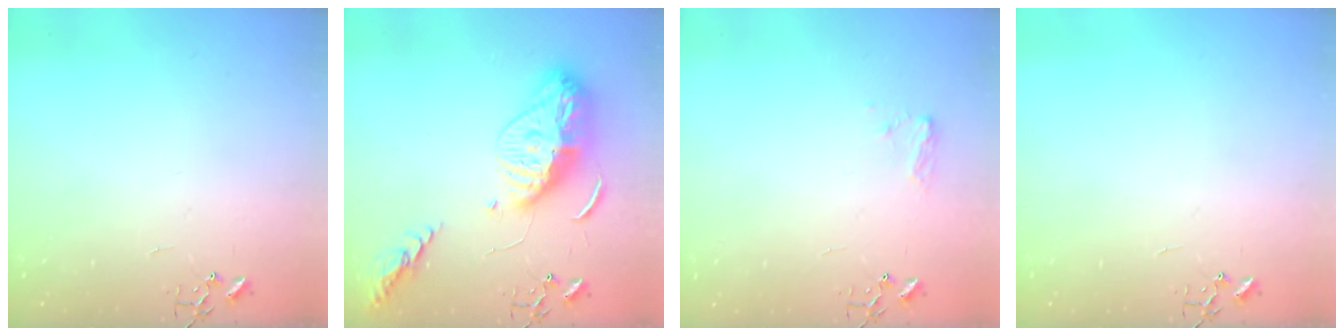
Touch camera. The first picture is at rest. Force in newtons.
{"total": 16.9, "press": 16.8, "slide": 1.6}
{"total": 7.2, "press": 7.2, "slide": 0.5}
{"total": 0.0}